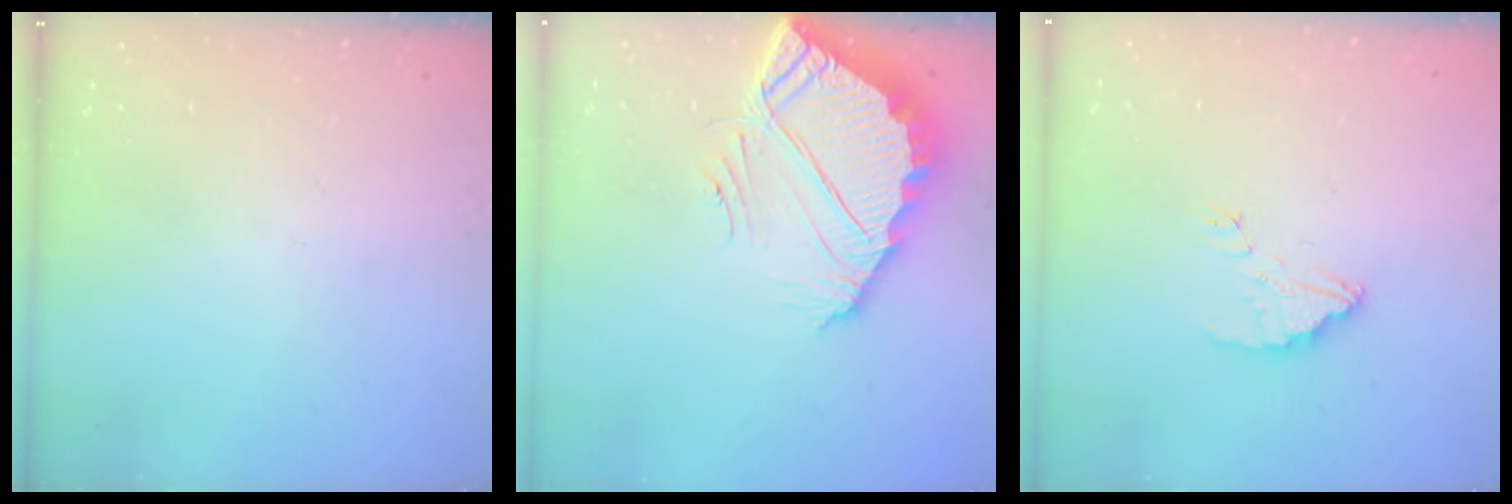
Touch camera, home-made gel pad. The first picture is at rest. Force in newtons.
{"total": 7.9, "press": 7.9, "slide": 0.4}
{"total": 2.9, "press": 2.9, "slide": 0.2}